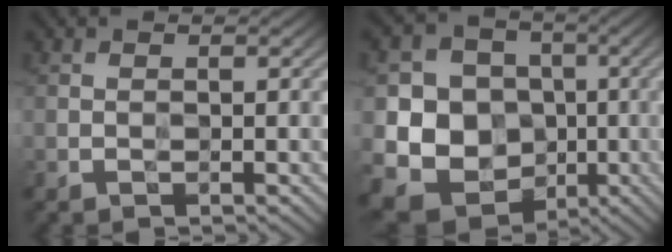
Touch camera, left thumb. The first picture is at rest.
{"total": 14.3, "force": [-2.3, 12.9, 5.8], "torque": [-0.154, -0.028, -0.049]}